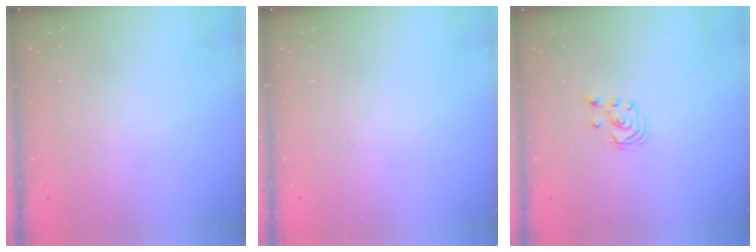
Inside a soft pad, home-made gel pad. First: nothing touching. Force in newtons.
{"total": 0.0}
{"total": 2.6, "press": 2.6, "slide": 0.3}